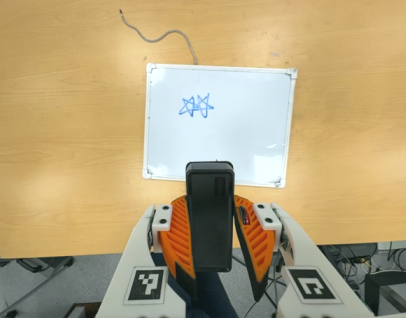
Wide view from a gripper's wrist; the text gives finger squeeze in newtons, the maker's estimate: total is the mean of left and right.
{"total": 7.8, "left": 6.2, "right": 9.4}